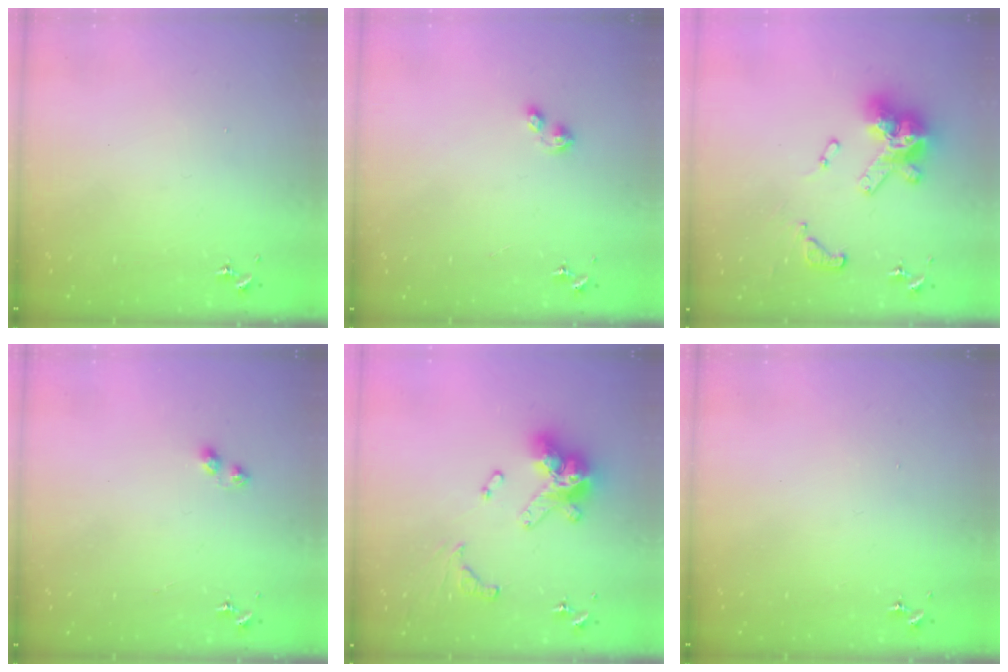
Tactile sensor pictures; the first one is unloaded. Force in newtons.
{"total": 3.7, "press": 3.7, "slide": 0.4}
{"total": 16.9, "press": 16.8, "slide": 1.8}
{"total": 3.1, "press": 3.1, "slide": 0.4}
{"total": 17.9, "press": 17.8, "slide": 1.9}
{"total": 0.0}